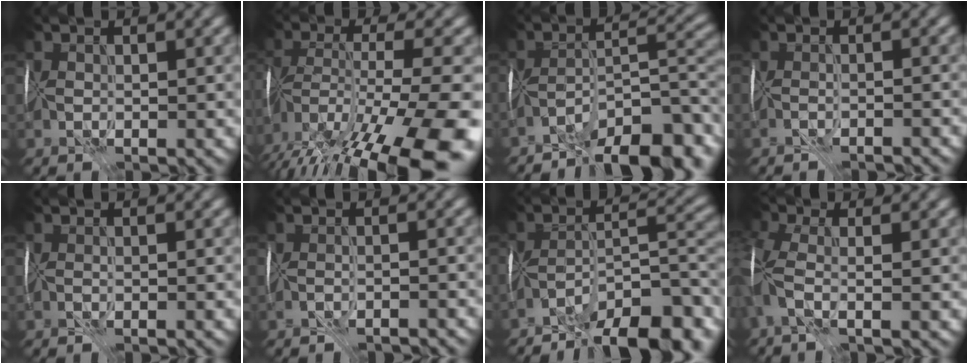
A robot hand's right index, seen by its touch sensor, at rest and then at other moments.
{"total": 16.2, "force": [-9.8, 5.3, 11.7], "torque": [-0.221, -0.022, -0.137]}
{"total": 9.3, "force": [-6.7, 2.8, 5.9], "torque": [-0.065, 0.014, -0.119]}
{"total": 1.8, "force": [-1.8, -0.3, 0.1], "torque": [0.000, 0.001, -0.028]}
{"total": 0.7, "force": [-0.5, -0.4, -0.1], "torque": [0.013, -0.004, -0.011]}
{"total": 2.3, "force": [-2.3, -0.2, 0.2], "torque": [-0.004, 0.002, -0.033]}
{"total": 10.6, "force": [-7.5, 3.2, 6.7], "torque": [-0.080, 0.014, -0.130]}
{"total": 5.0, "force": [-1.1, 2.1, 4.4], "torque": [-0.114, -0.002, -0.027]}